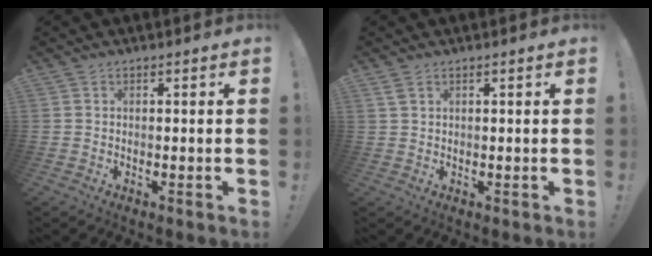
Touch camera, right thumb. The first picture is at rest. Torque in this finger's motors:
{"motor_torque": [-0.02, -0.02, -0.04, 0.15, 0.00]}